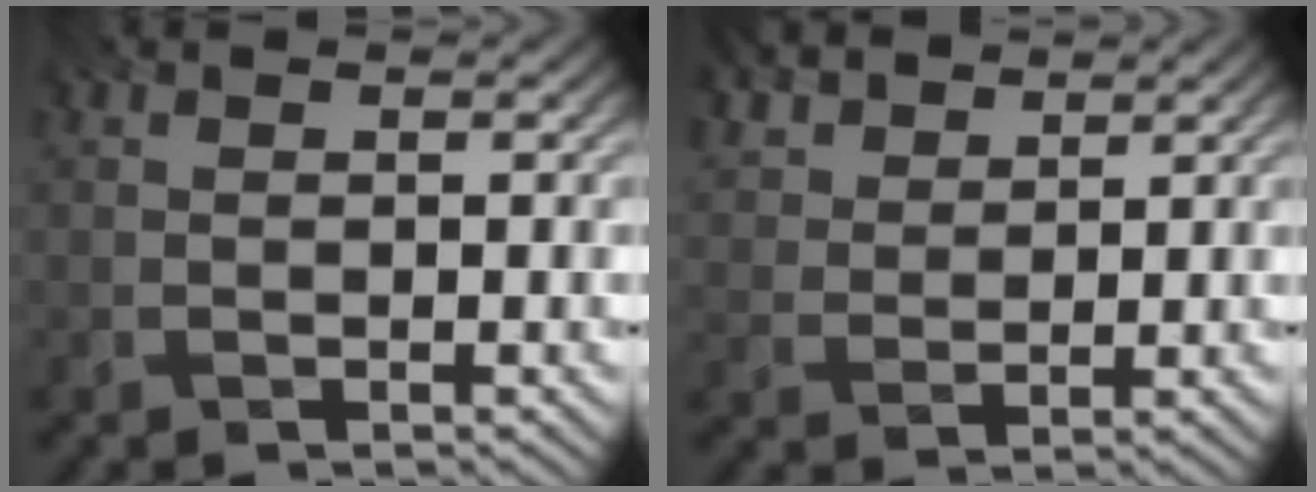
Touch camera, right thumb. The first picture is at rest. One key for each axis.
{"total": 4.4, "fx": 3.7, "fy": 1.8, "fz": 1.6, "tx": -0.046, "ty": 0.004, "tz": 0.077}